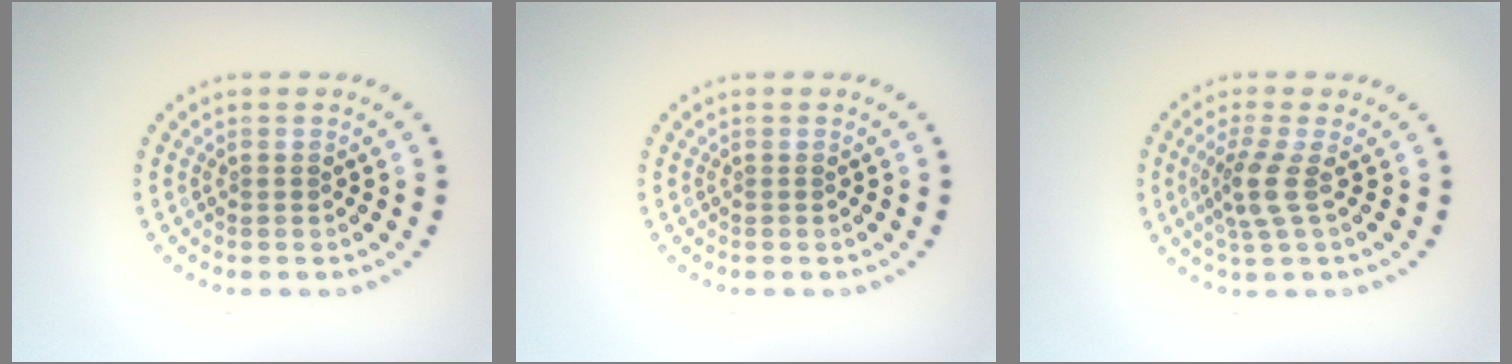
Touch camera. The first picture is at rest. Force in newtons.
{"total": 0.0}
{"total": 2.7, "press": 2.1, "slide": 1.7}